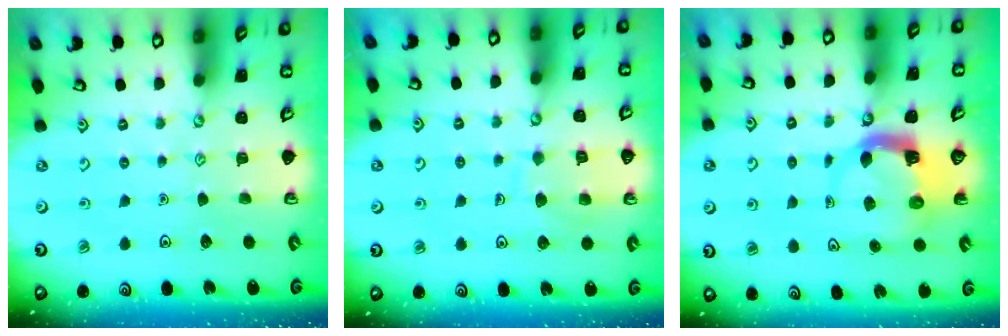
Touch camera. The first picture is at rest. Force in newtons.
{"total": 8.9, "press": 8.9, "slide": 0.9}
{"total": 4.4, "press": 4.3, "slide": 0.8}